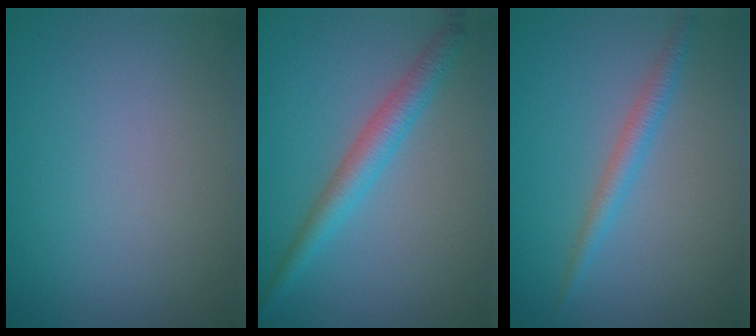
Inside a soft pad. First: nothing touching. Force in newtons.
{"total": 3.4, "press": 3.4, "slide": 0.1}
{"total": 2.0, "press": 2.0, "slide": 0.0}